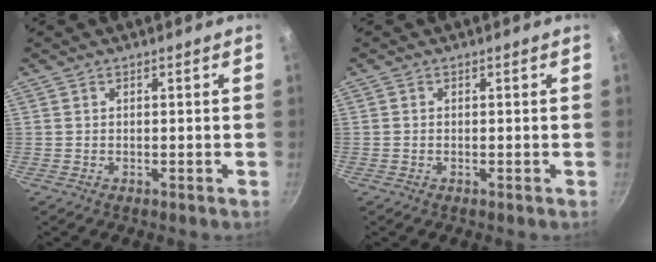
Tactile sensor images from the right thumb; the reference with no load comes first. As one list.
[{"total": 0.0}]